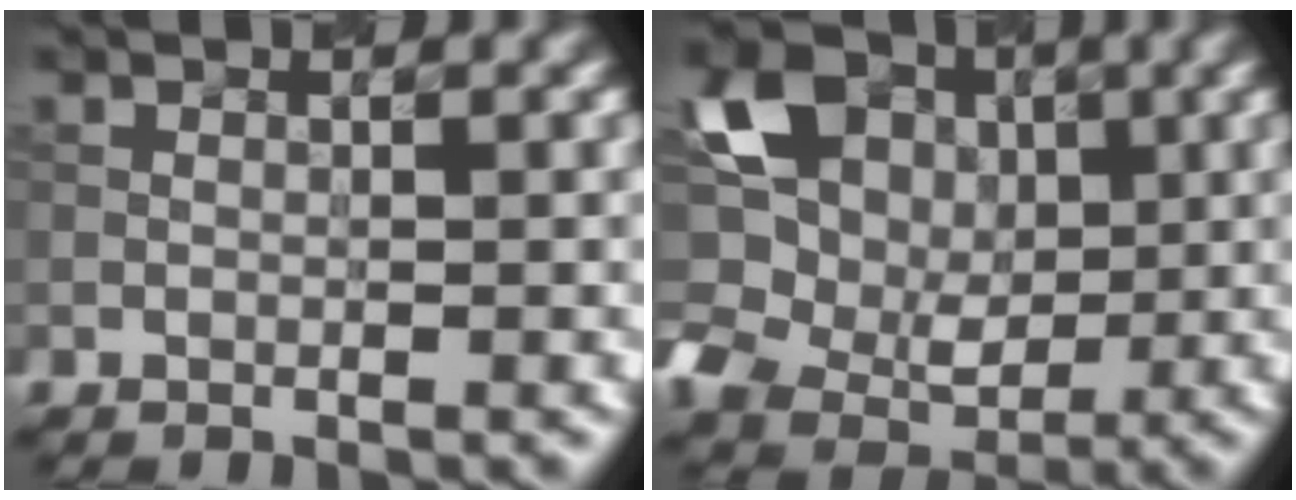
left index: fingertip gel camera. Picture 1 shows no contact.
{"total": 9.6, "force": [1.8, 7.9, 5.2], "torque": [-0.111, -0.002, 0.029]}